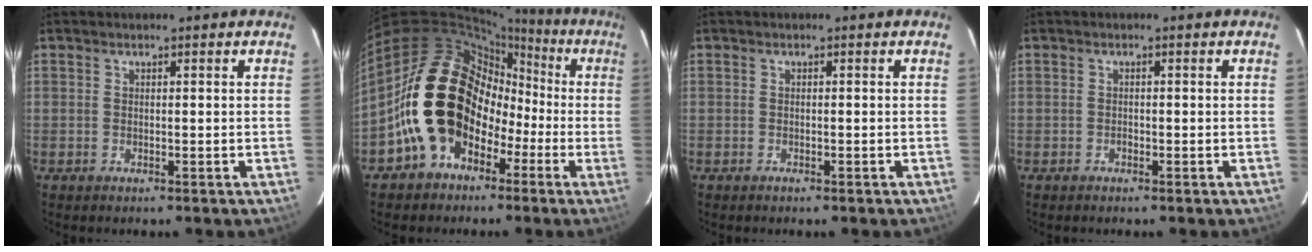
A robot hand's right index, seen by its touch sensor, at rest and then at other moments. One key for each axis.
{"total": 19.8, "fx": -5.0, "fy": 16.4, "fz": 10.0, "tx": -0.210, "ty": 0.046, "tz": -0.064}
{"total": 0.6, "fx": -0.5, "fy": 0.2, "fz": 0.3, "tx": -0.005, "ty": 0.001, "tz": -0.009}
{"total": 0.6, "fx": -0.5, "fy": 0.4, "fz": 0.0, "tx": 0.000, "ty": 0.001, "tz": -0.008}